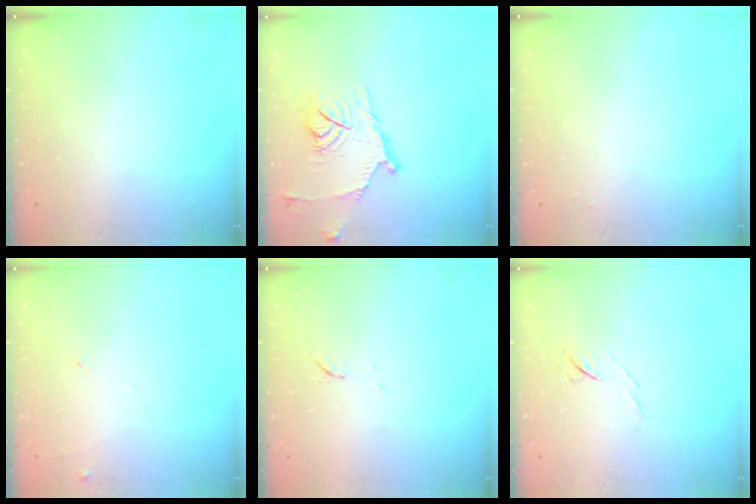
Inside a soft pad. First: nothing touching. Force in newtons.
{"total": 14.1, "press": 14.1, "slide": 0.2}
{"total": 1.9, "press": 1.9, "slide": 0.3}
{"total": 6.1, "press": 6.1, "slide": 0.6}
{"total": 3.9, "press": 3.8, "slide": 0.7}
{"total": 5.0, "press": 5.0, "slide": 0.7}